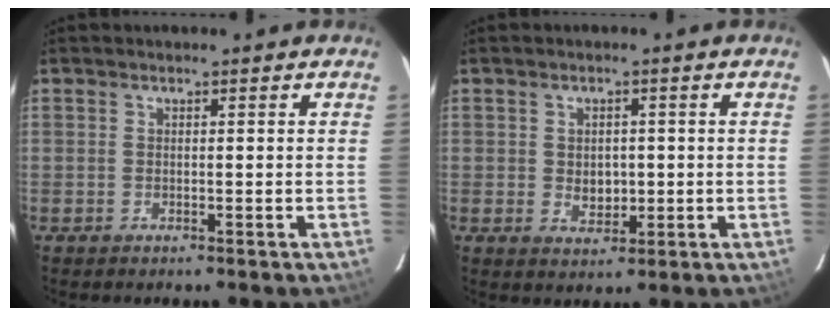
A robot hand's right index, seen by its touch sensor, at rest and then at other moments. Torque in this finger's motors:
{"motor_torque": [0.16, 0.11, 0.07, 0.01]}